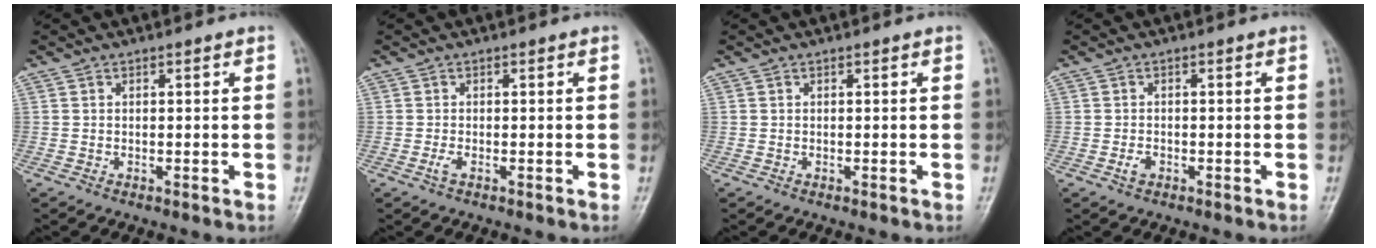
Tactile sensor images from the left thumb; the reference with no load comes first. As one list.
[{"total": 1.2, "force": [-0.5, 0.4, 1.0], "torque": [-0.025, -0.002, -0.012]}, {"total": 0.0}, {"total": 1.8, "force": [-0.8, 1.1, 1.1], "torque": [-0.019, 0.005, -0.016]}]